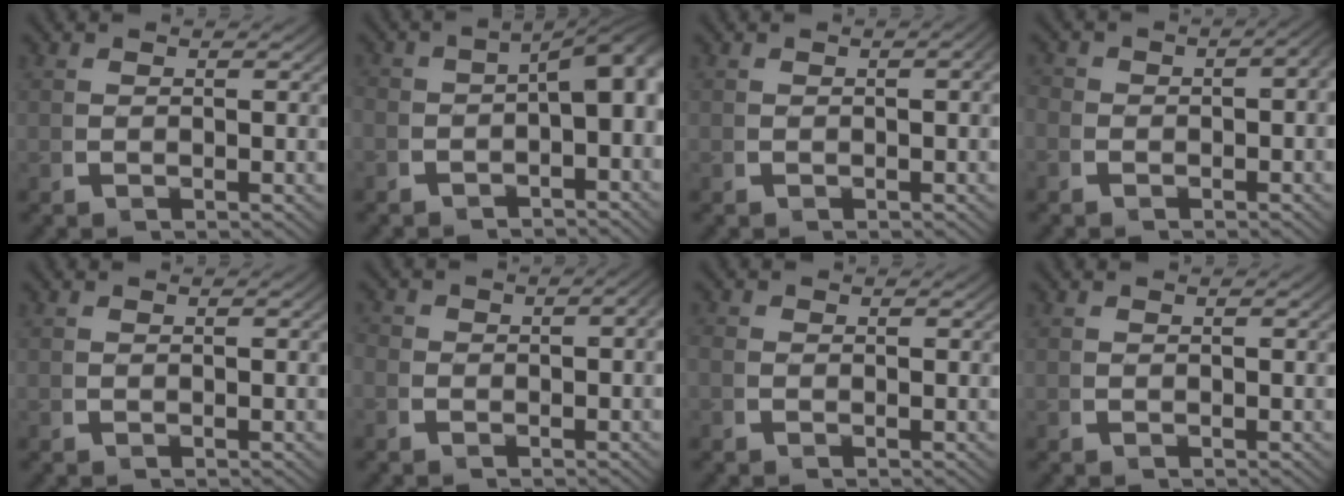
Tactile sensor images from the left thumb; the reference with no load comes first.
{"total": 5.8, "force": [-1.1, 3.1, 4.7], "torque": [-0.058, -0.011, -0.016]}
{"total": 1.0, "force": [-0.2, 0.3, 1.0], "torque": [-0.012, 0.004, -0.005]}
{"total": 3.1, "force": [-0.8, 2.1, 2.2], "torque": [-0.027, -0.001, -0.020]}
{"total": 0.0}
{"total": 2.2, "force": [-0.8, 1.6, 1.4], "torque": [-0.017, -0.003, -0.020]}
{"total": 0.6, "force": [-0.3, 0.5, 0.2], "torque": [-0.007, -0.005, -0.007]}
{"total": 0.0}